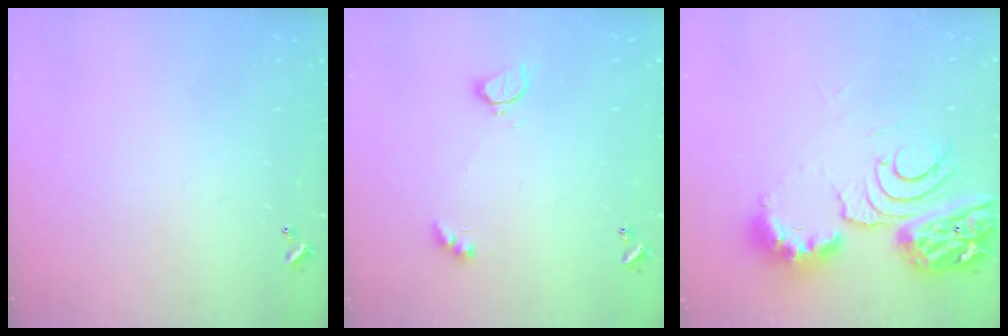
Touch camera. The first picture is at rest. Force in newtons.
{"total": 2.8, "press": 2.7, "slide": 0.6}
{"total": 14.1, "press": 14.1, "slide": 1.5}